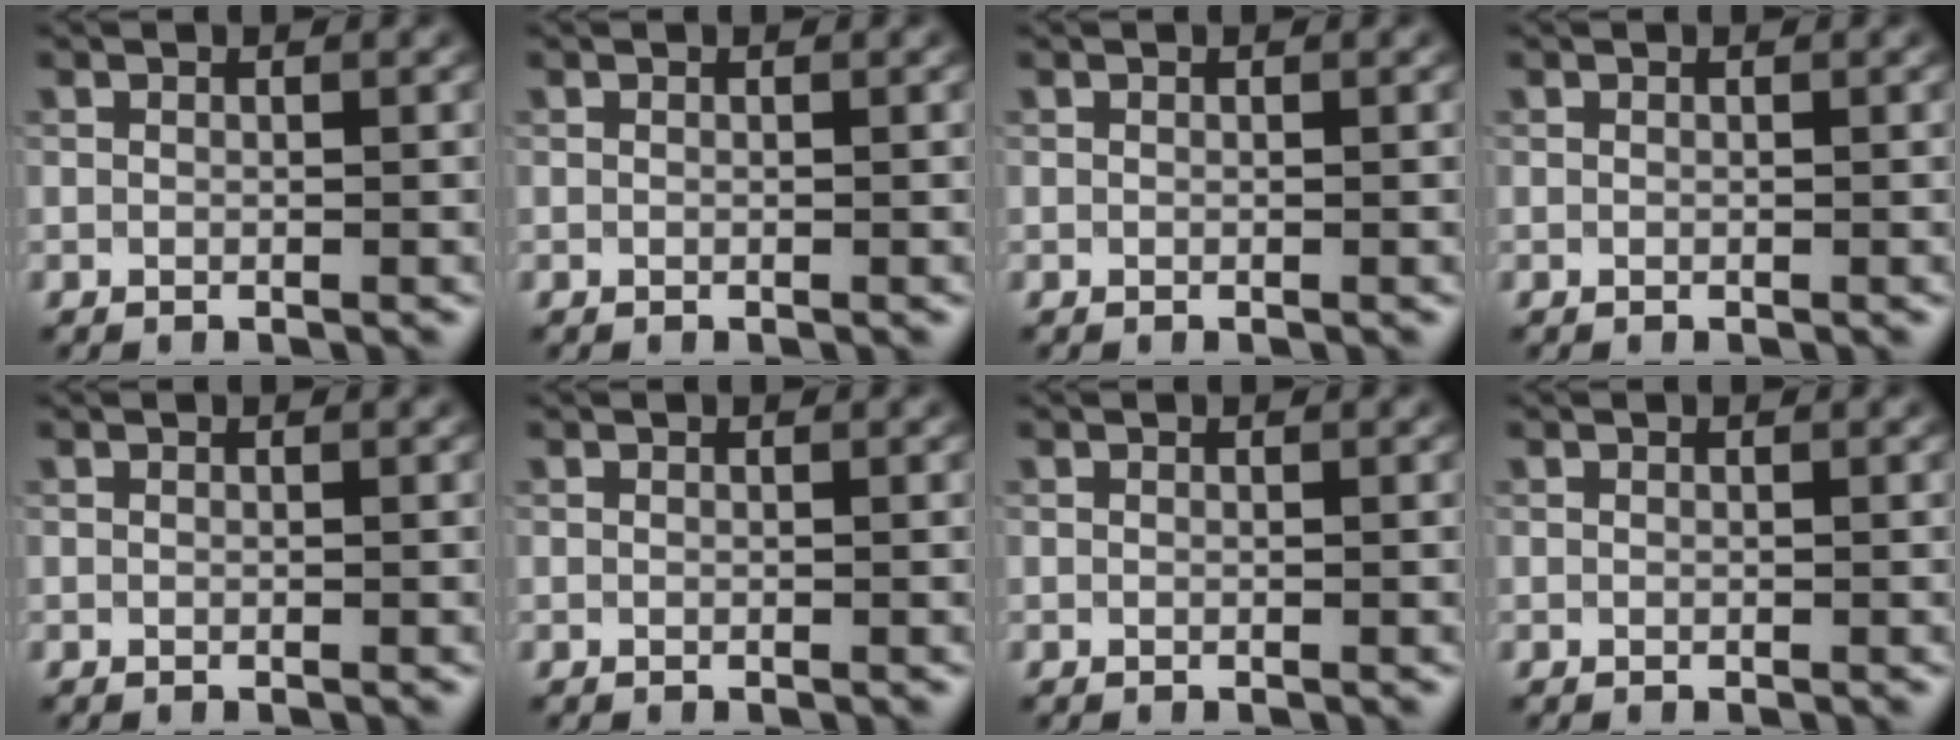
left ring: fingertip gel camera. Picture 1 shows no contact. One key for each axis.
{"total": 0.0}
{"total": 0.0}
{"total": 0.0}
{"total": 0.0}
{"total": 0.0}
{"total": 0.0}
{"total": 0.0}